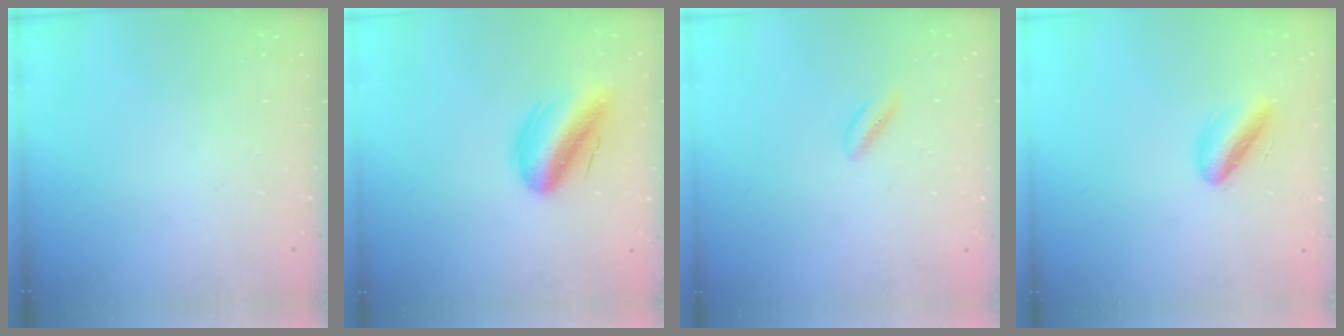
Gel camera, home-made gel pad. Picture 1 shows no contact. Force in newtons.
{"total": 13.6, "press": 13.1, "slide": 3.7}
{"total": 2.3, "press": 2.2, "slide": 0.9}
{"total": 7.5, "press": 7.2, "slide": 2.0}